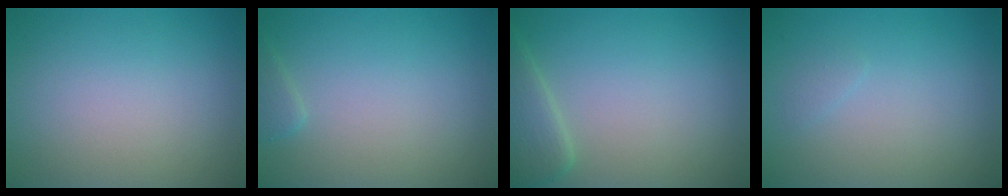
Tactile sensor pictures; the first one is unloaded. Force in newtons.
{"total": 0.9, "press": 0.9, "slide": 0.0}
{"total": 2.8, "press": 2.8, "slide": 0.2}
{"total": 0.6, "press": 0.6, "slide": 0.1}